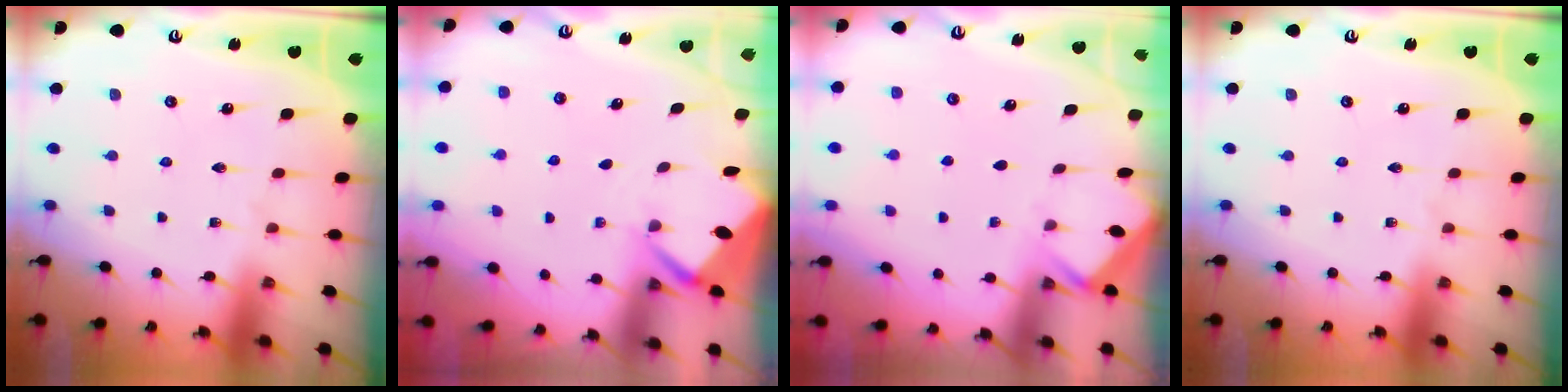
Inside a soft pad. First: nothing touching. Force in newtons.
{"total": 2.5, "press": 2.5, "slide": 0.3}
{"total": 2.4, "press": 2.3, "slide": 0.4}
{"total": 0.0}